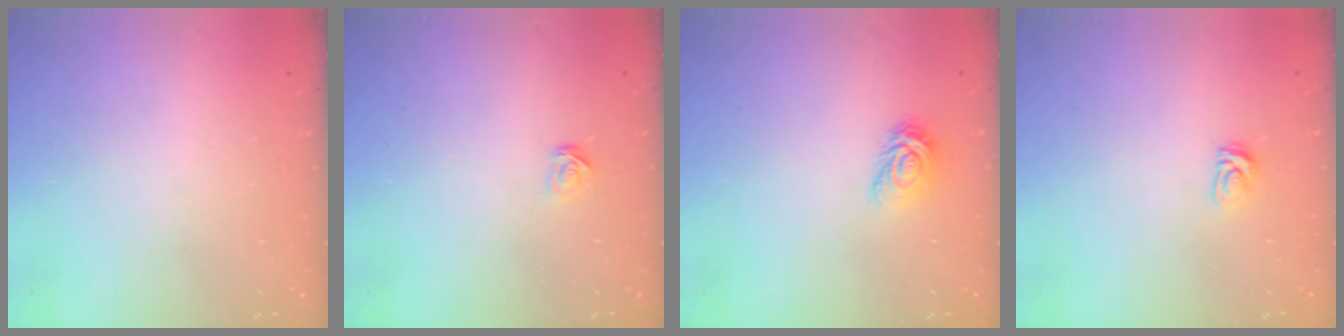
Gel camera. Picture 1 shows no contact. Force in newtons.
{"total": 2.3, "press": 2.3, "slide": 0.1}
{"total": 5.7, "press": 5.7, "slide": 0.2}
{"total": 3.9, "press": 3.8, "slide": 0.4}